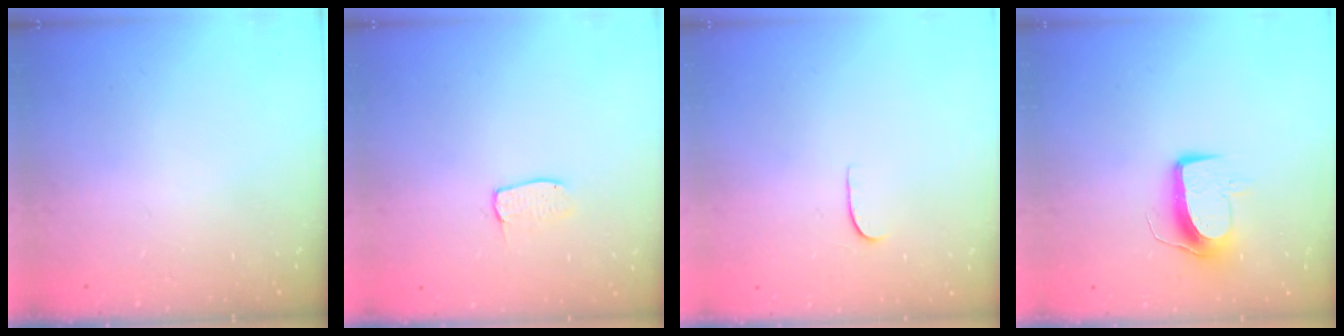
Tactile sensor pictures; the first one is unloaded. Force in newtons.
{"total": 3.9, "press": 3.9, "slide": 0.2}
{"total": 4.3, "press": 4.3, "slide": 0.2}
{"total": 9.8, "press": 9.8, "slide": 0.4}